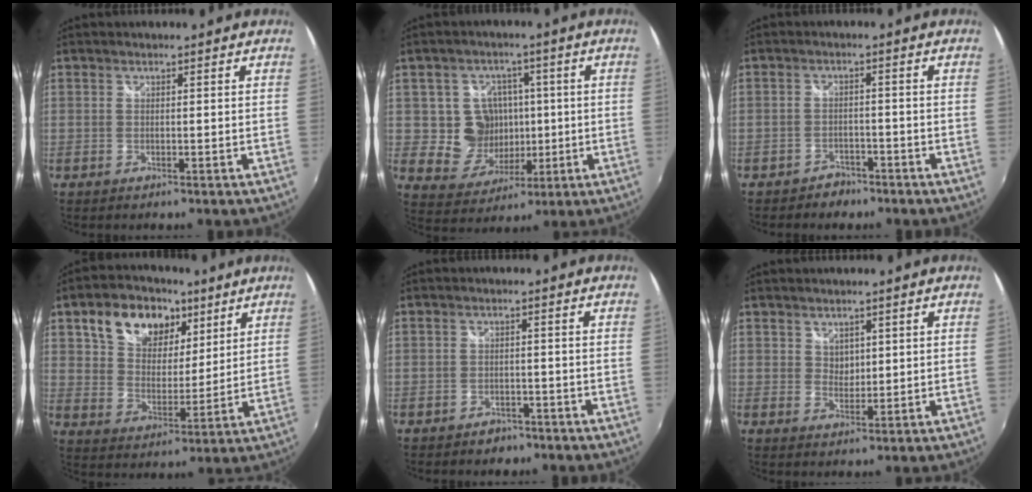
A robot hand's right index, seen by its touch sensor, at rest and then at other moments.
{"total": 9.7, "force": [0.4, 9.3, 2.7], "torque": [-0.070, 0.007, 0.017]}
{"total": 4.1, "force": [-3.3, 2.3, 0.2], "torque": [-0.016, 0.009, -0.053]}
{"total": 14.6, "force": [7.9, 9.5, 7.8], "torque": [-0.157, 0.039, 0.140]}
{"total": 3.8, "force": [-3.1, 2.3, 0.6], "torque": [-0.021, 0.001, -0.045]}
{"total": 2.1, "force": [1.2, 1.7, 0.5], "torque": [-0.001, 0.001, 0.022]}